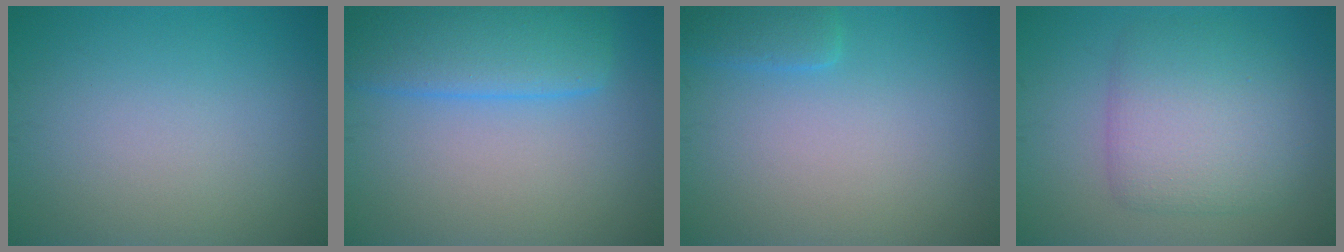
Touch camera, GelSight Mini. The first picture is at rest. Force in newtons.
{"total": 6.6, "press": 6.6, "slide": 0.4}
{"total": 1.9, "press": 1.9, "slide": 0.1}
{"total": 5.8, "press": 5.8, "slide": 0.3}